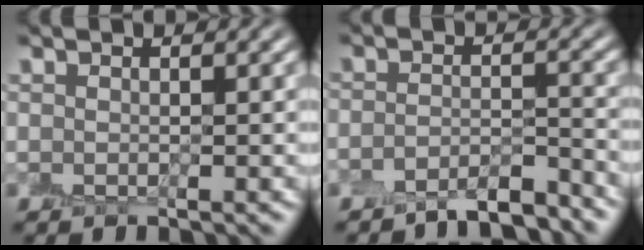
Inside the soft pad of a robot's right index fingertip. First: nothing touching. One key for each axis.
{"total": 4.2, "fx": -3.8, "fy": 0.7, "fz": 1.6, "tx": -0.023, "ty": 0.002, "tz": -0.068}